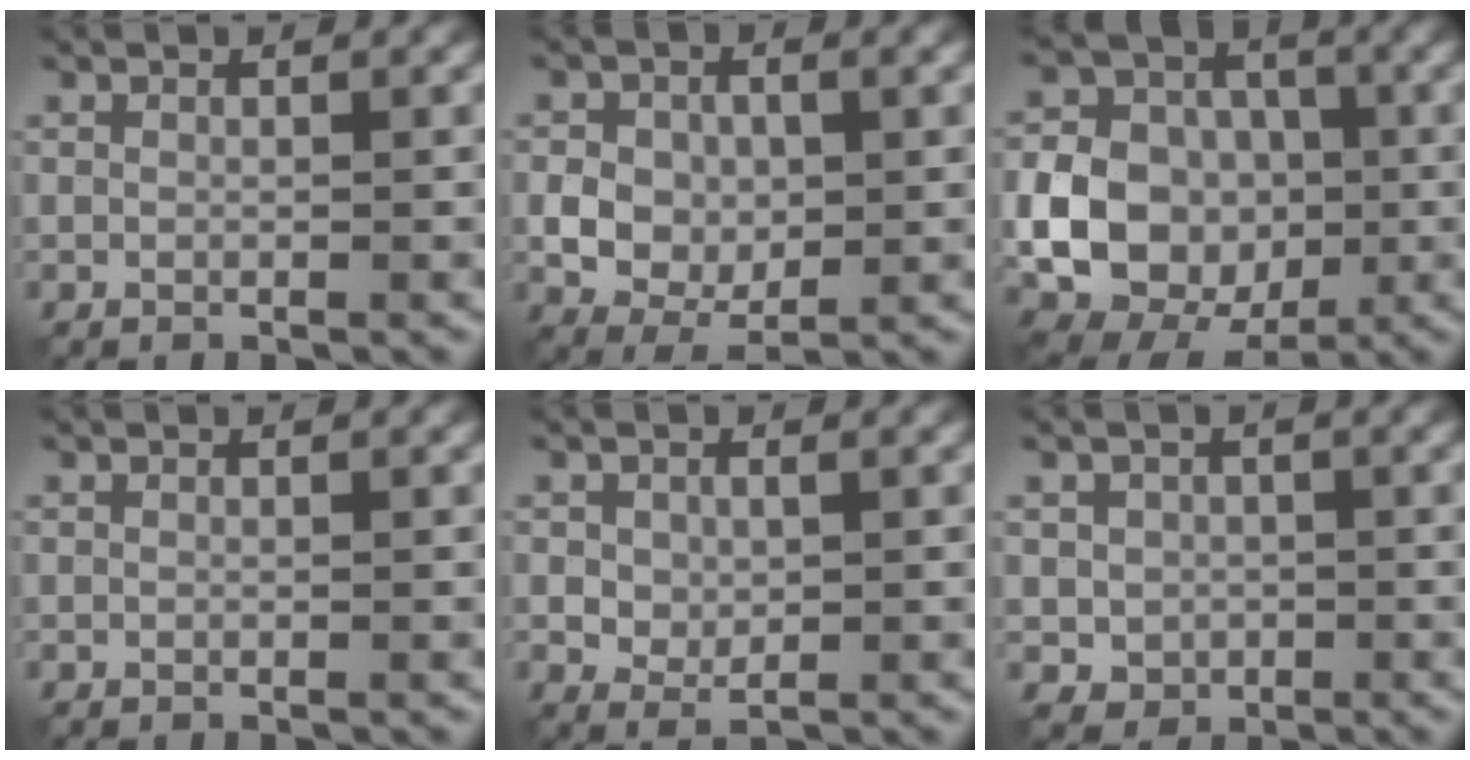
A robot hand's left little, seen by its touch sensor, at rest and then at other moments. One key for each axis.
{"total": 4.4, "fx": -0.2, "fy": 3.1, "fz": 3.1, "tx": -0.057, "ty": -0.005, "tz": -0.003}
{"total": 8.5, "fx": -1.6, "fy": 6.8, "fz": 4.9, "tx": -0.086, "ty": -0.001, "tz": -0.035}
{"total": 0.0}
{"total": 2.2, "fx": 0.3, "fy": 1.5, "fz": 1.6, "tx": -0.030, "ty": 0.000, "tz": 0.006}
{"total": 2.6, "fx": -0.1, "fy": 2.5, "fz": 0.9, "tx": -0.011, "ty": -0.002, "tz": -0.001}